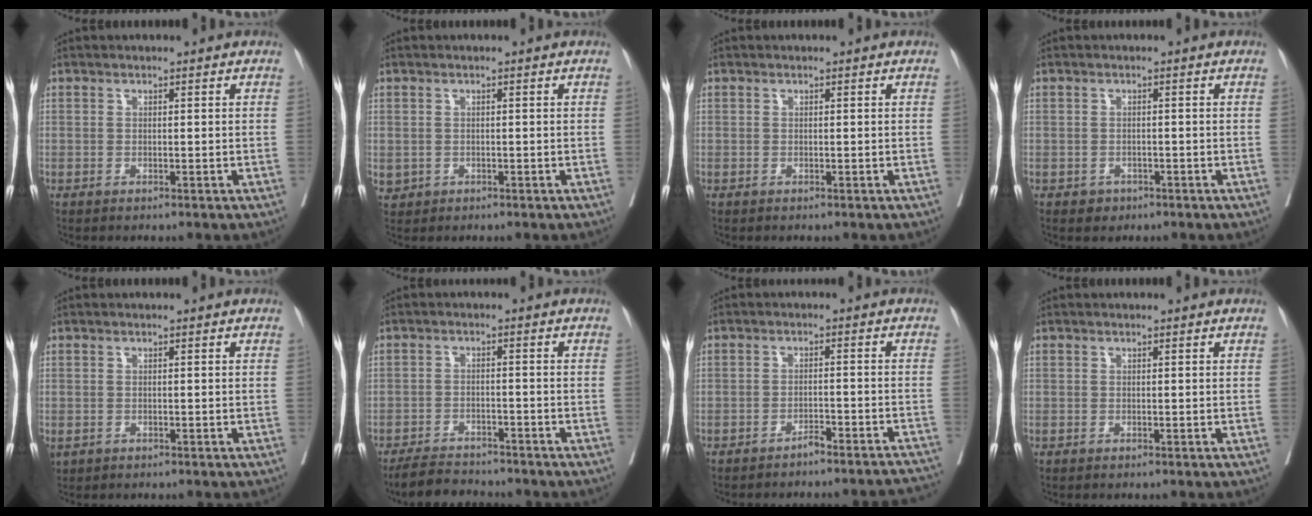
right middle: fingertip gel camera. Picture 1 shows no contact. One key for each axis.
{"total": 1.5, "fx": -0.1, "fy": 1.5, "fz": 0.4, "tx": -0.008, "ty": 0.002, "tz": 0.008}
{"total": 0.0}
{"total": 1.4, "fx": -0.8, "fy": 1.2, "fz": 0.2, "tx": -0.003, "ty": 0.004, "tz": -0.008}
{"total": 1.4, "fx": -0.5, "fy": 1.2, "fz": 0.5, "tx": -0.015, "ty": -0.001, "tz": -0.001}
{"total": 6.1, "fx": -5.7, "fy": 1.3, "fz": 1.5, "tx": -0.027, "ty": -0.016, "tz": -0.095}
{"total": 7.8, "fx": -7.6, "fy": 0.7, "fz": 1.7, "tx": 0.004, "ty": 0.011, "tz": -0.091}
{"total": 0.0}